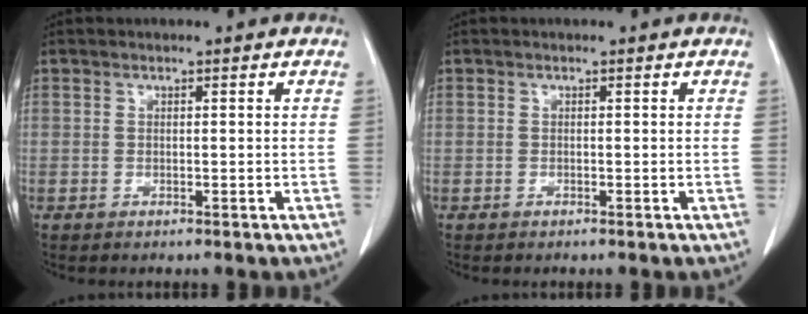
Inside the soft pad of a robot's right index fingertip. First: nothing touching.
{"total": 0.0}